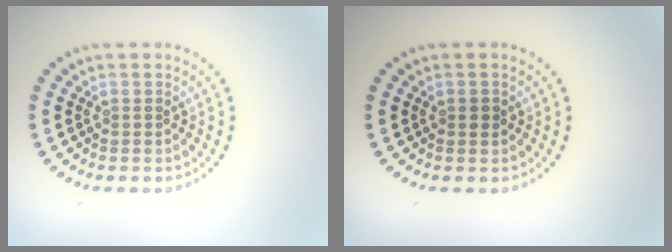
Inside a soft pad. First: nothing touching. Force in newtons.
{"total": 0.8, "press": 0.8, "slide": 0.1}